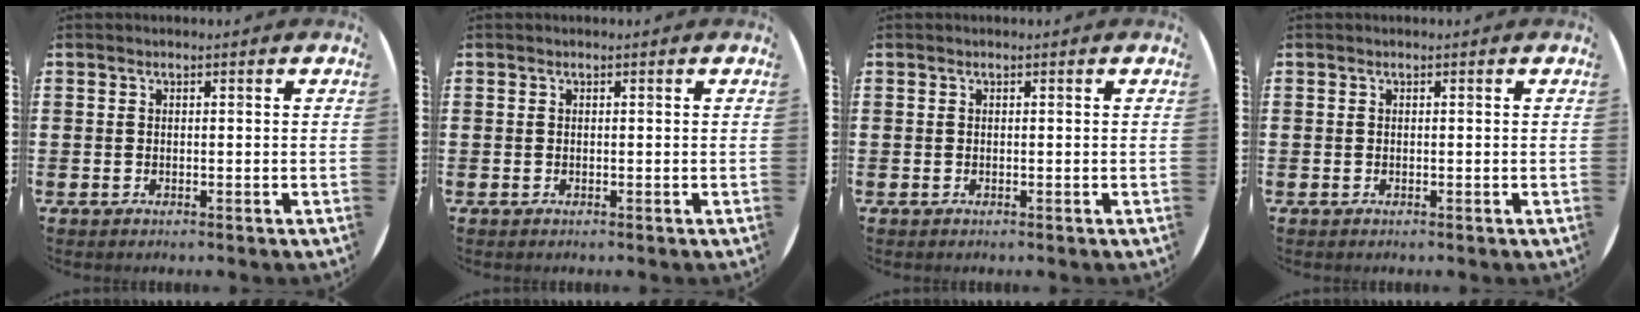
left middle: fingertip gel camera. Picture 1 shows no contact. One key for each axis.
{"total": 0.0}
{"total": 0.0}
{"total": 0.0}